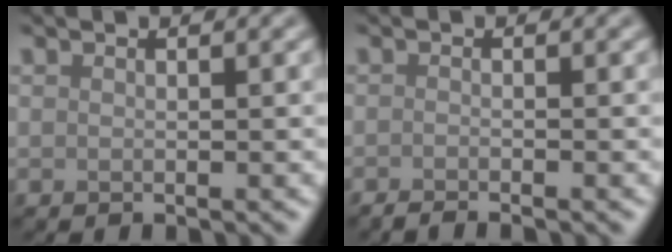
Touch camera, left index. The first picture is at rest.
{"total": 1.4, "force": [-1.2, 0.1, 0.7], "torque": [-0.007, -0.003, -0.025]}